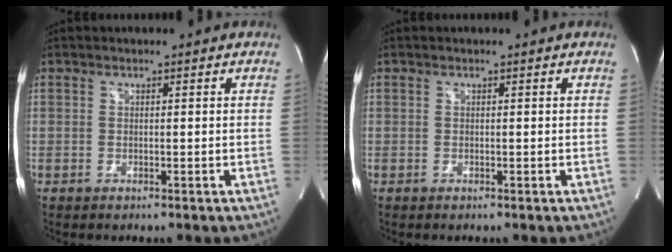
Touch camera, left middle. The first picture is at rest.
{"total": 0.0}